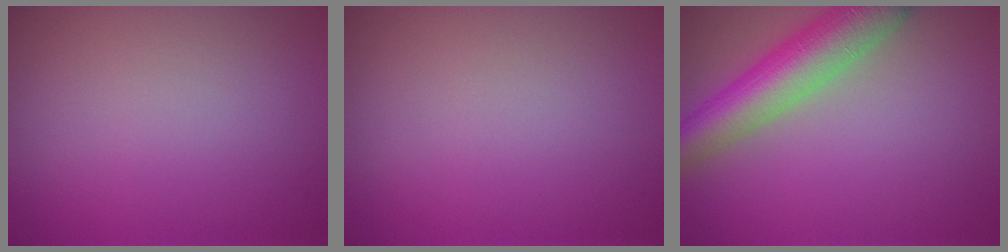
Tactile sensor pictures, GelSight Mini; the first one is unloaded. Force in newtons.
{"total": 0.0}
{"total": 6.8, "press": 6.8, "slide": 0.4}